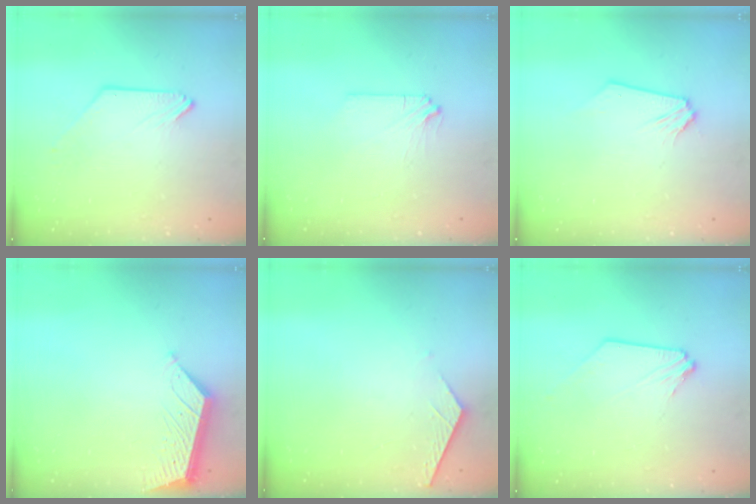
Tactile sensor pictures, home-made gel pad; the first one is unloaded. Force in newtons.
{"total": 1.7, "press": 1.7, "slide": 0.4}
{"total": 0.0}
{"total": 5.9, "press": 5.8, "slide": 0.4}
{"total": 5.3, "press": 5.3, "slide": 0.5}
{"total": 0.6, "press": 0.6, "slide": 0.1}